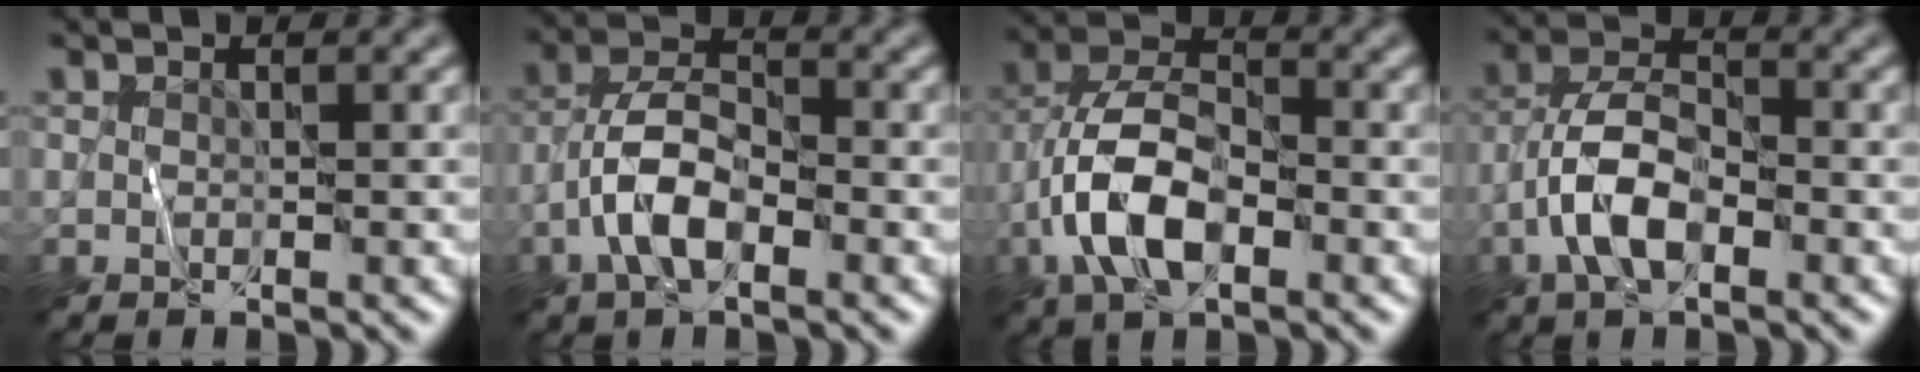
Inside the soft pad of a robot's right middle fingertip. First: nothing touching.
{"total": 4.9, "force": [-2.1, 2.1, 3.9], "torque": [-0.073, 0.013, -0.046]}
{"total": 7.6, "force": [-2.6, 3.8, 6.0], "torque": [-0.124, 0.009, -0.057]}
{"total": 5.4, "force": [-2.1, 2.4, 4.3], "torque": [-0.083, 0.011, -0.047]}